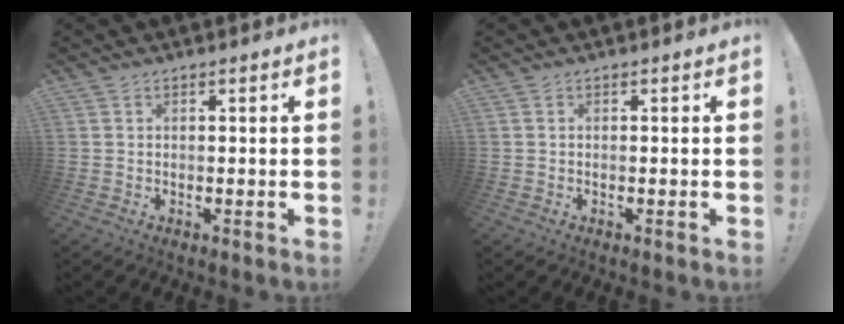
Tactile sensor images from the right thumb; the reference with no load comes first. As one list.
[{"total": 0.0}]